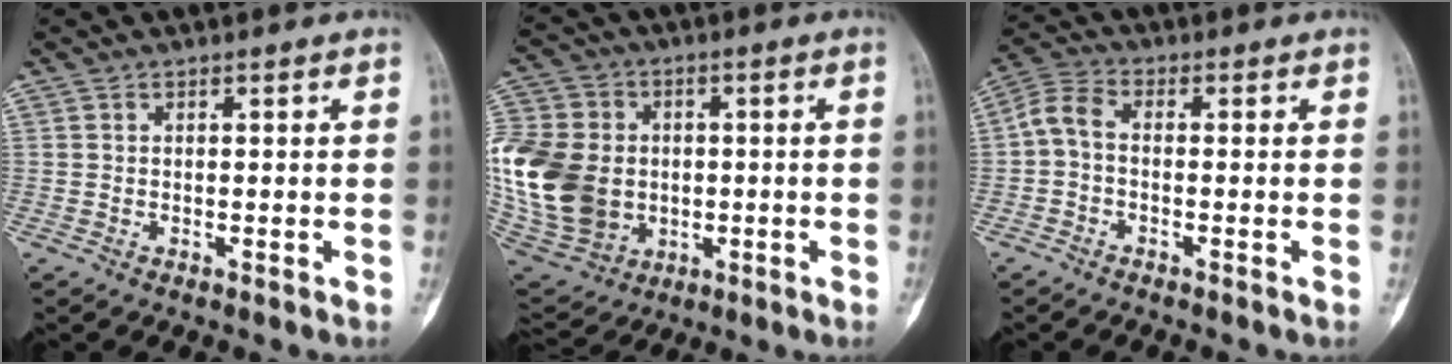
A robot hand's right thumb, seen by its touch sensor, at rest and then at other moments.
{"total": 26.3, "force": [-1.7, 20.7, 16.1], "torque": [-0.374, 0.013, -0.010]}
{"total": 4.7, "force": [-0.8, 2.7, 3.8], "torque": [-0.080, 0.018, -0.030]}